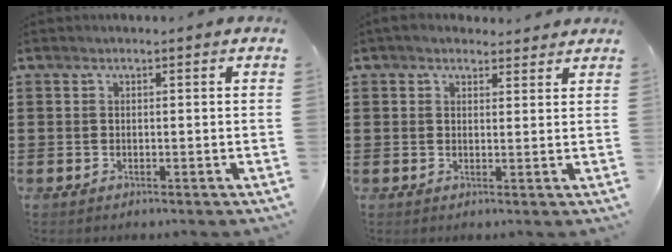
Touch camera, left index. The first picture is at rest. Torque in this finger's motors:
{"motor_torque": [1.61, -0.53, 0.68, 0.10]}